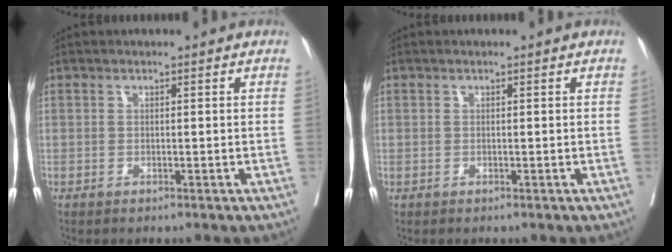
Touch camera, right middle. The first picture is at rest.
{"total": 0.0}